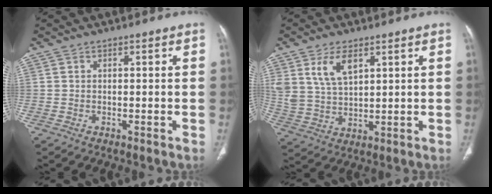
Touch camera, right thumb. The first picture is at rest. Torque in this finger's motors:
{"motor_torque": [0.09, 0.06, 0.97, 0.55, 0.08]}